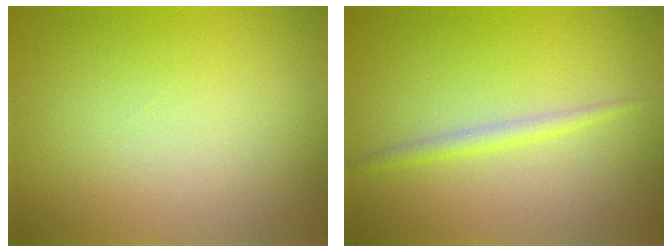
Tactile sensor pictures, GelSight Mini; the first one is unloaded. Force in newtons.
{"total": 1.5, "press": 1.5, "slide": 0.1}